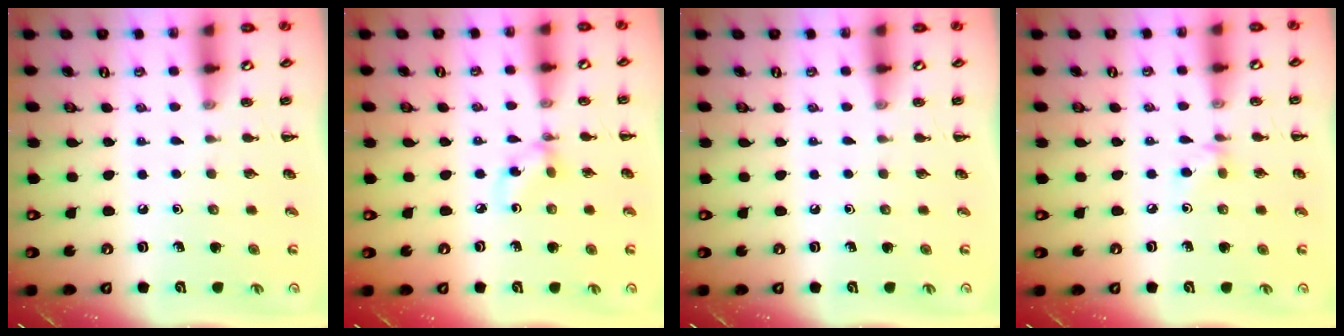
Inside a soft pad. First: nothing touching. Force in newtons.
{"total": 3.3, "press": 3.3, "slide": 0.3}
{"total": 0.0}
{"total": 4.2, "press": 3.9, "slide": 1.5}